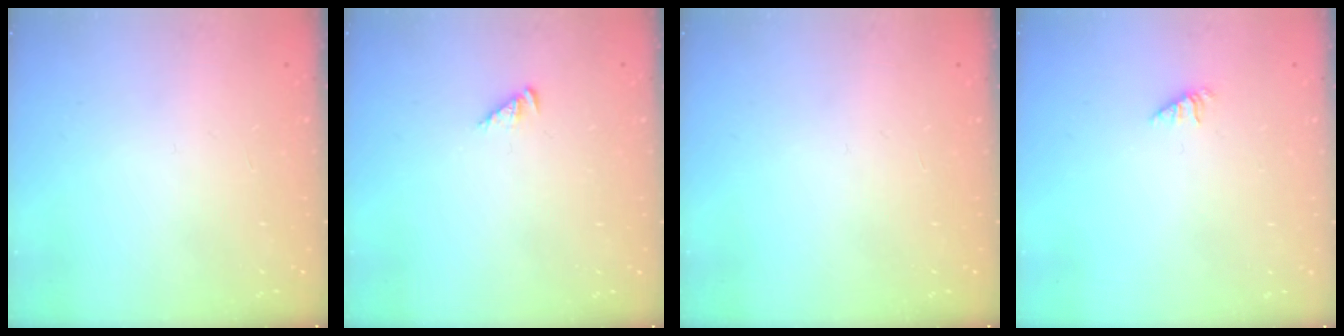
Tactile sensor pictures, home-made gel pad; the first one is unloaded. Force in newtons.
{"total": 2.7, "press": 2.7, "slide": 0.4}
{"total": 0.0}
{"total": 0.0}